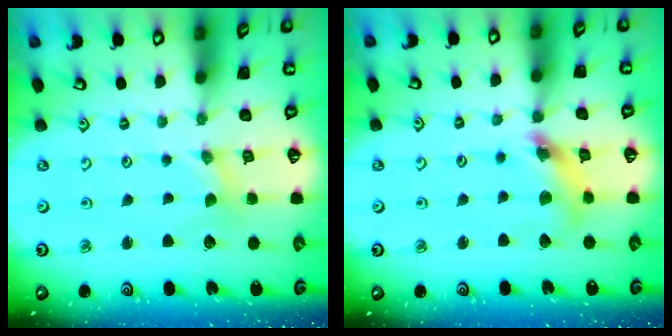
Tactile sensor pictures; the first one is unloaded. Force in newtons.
{"total": 9.6, "press": 9.6, "slide": 0.9}